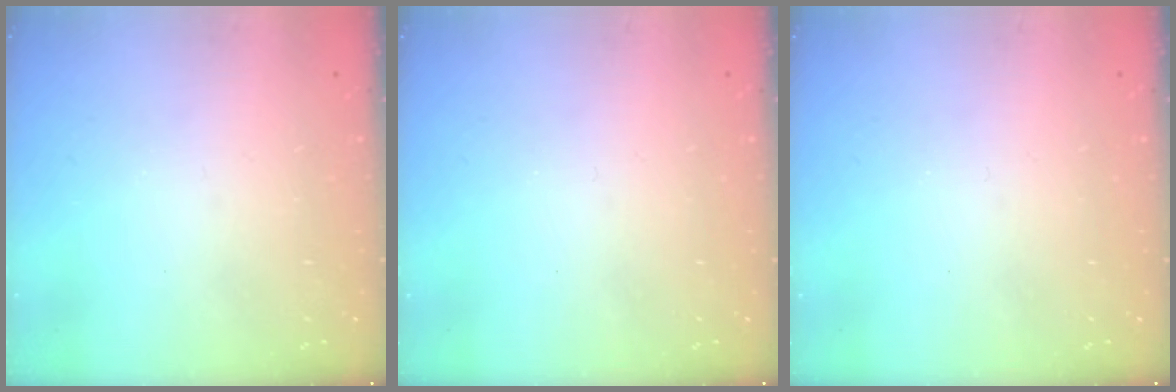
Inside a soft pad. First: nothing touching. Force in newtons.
{"total": 0.0}
{"total": 0.0}